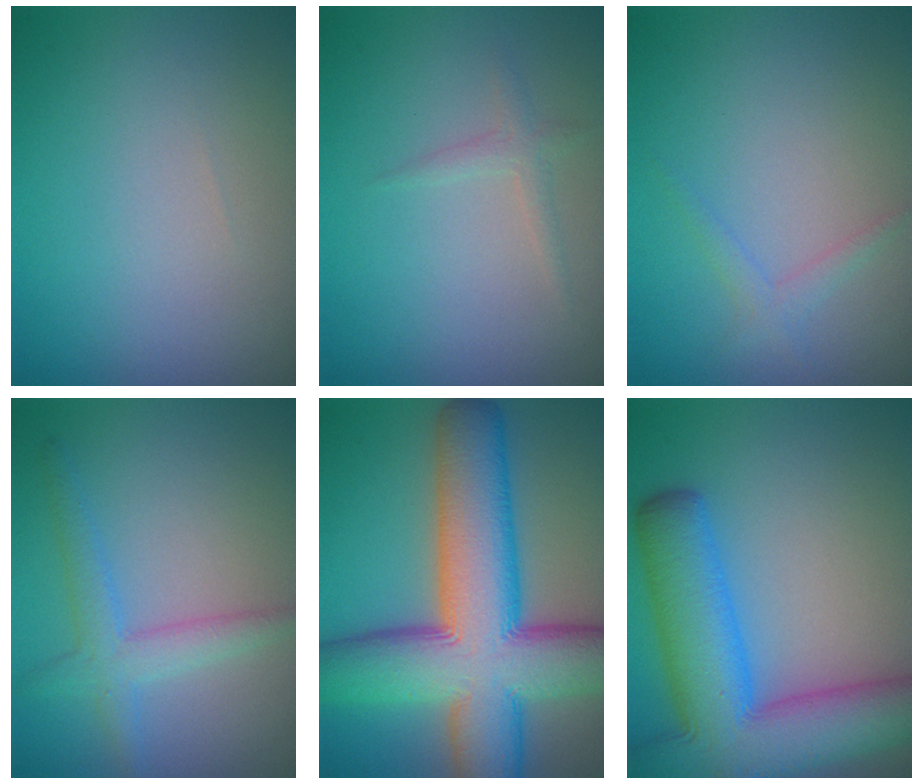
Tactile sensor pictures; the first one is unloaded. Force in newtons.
{"total": 1.1, "press": 1.0, "slide": 0.1}
{"total": 1.1, "press": 1.1, "slide": 0.0}
{"total": 2.8, "press": 2.8, "slide": 0.2}
{"total": 14.3, "press": 14.3, "slide": 0.6}
{"total": 11.5, "press": 11.5, "slide": 0.6}